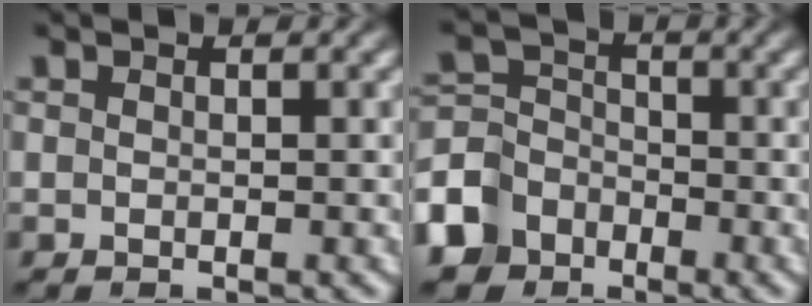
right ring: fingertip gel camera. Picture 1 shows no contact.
{"total": 6.3, "force": [-2.9, 5.2, 1.9], "torque": [-0.036, -0.027, -0.041]}